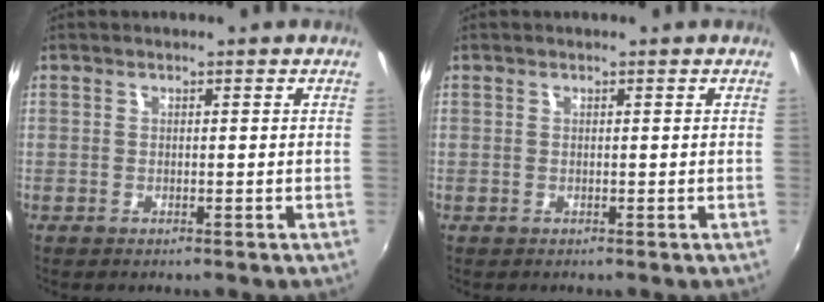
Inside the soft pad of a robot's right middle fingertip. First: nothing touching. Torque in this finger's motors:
{"motor_torque": [-0.05, -0.05, 0.00, -0.01]}